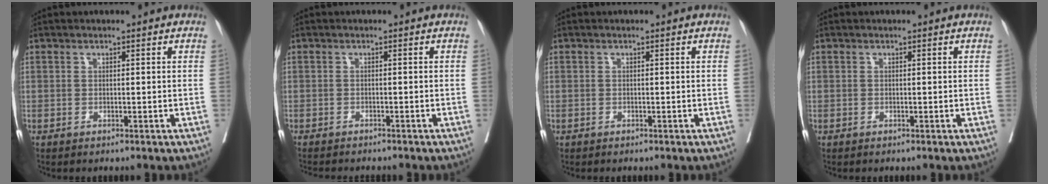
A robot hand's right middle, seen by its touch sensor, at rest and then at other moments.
{"total": 6.6, "force": [-5.9, 1.4, 2.6], "torque": [-0.032, -0.004, -0.079]}
{"total": 0.0}
{"total": 0.0}